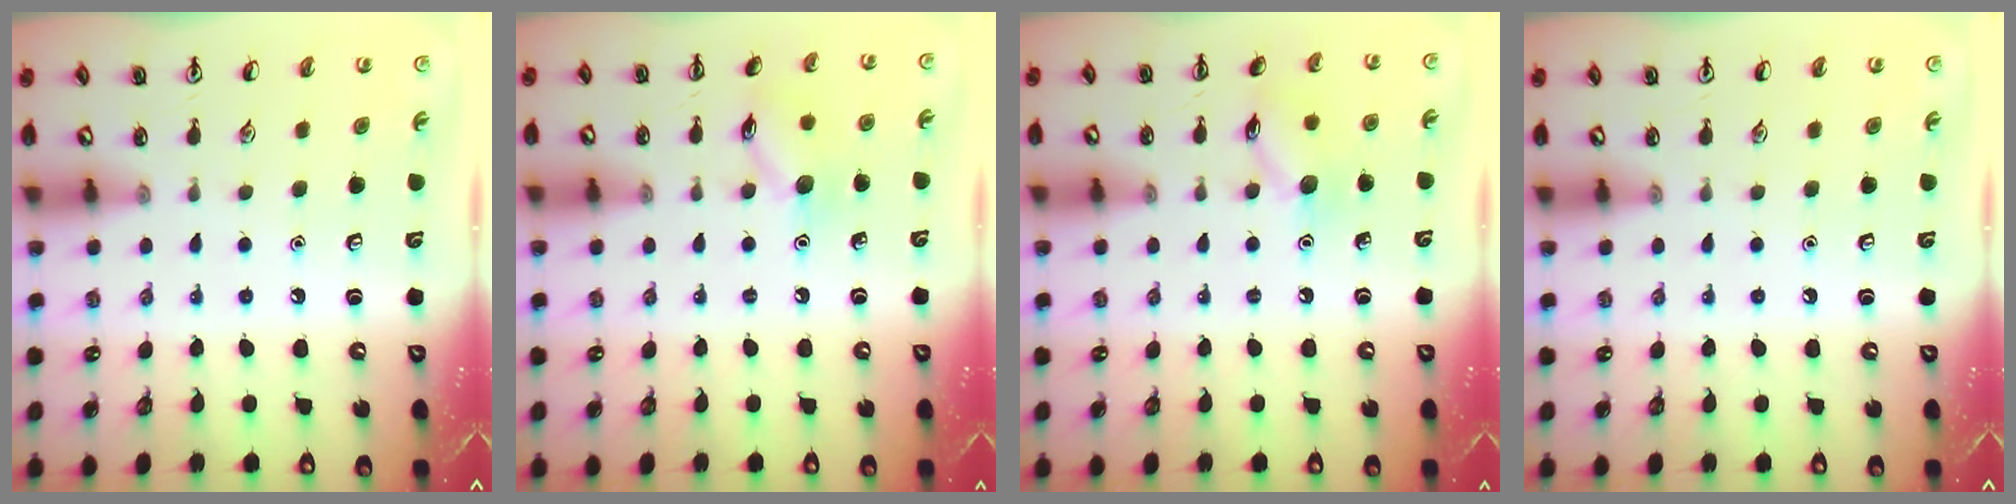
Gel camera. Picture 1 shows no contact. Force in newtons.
{"total": 8.6, "press": 8.6, "slide": 0.9}
{"total": 8.6, "press": 8.6, "slide": 0.9}
{"total": 0.0}